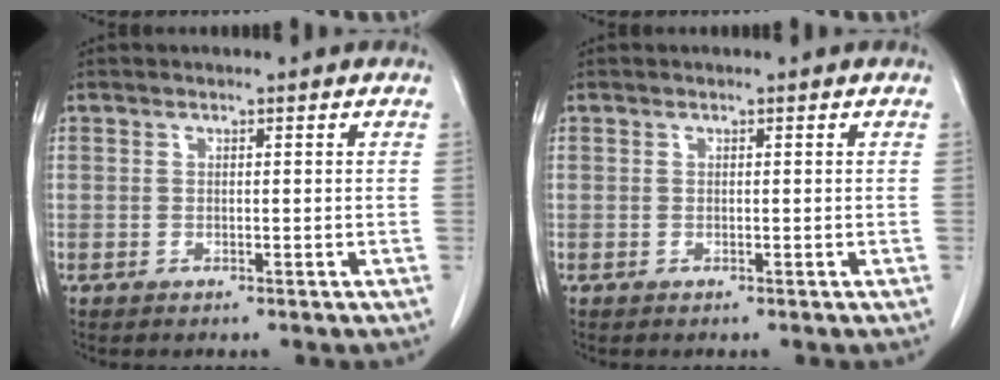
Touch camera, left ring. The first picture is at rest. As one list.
[{"total": 0.0}]